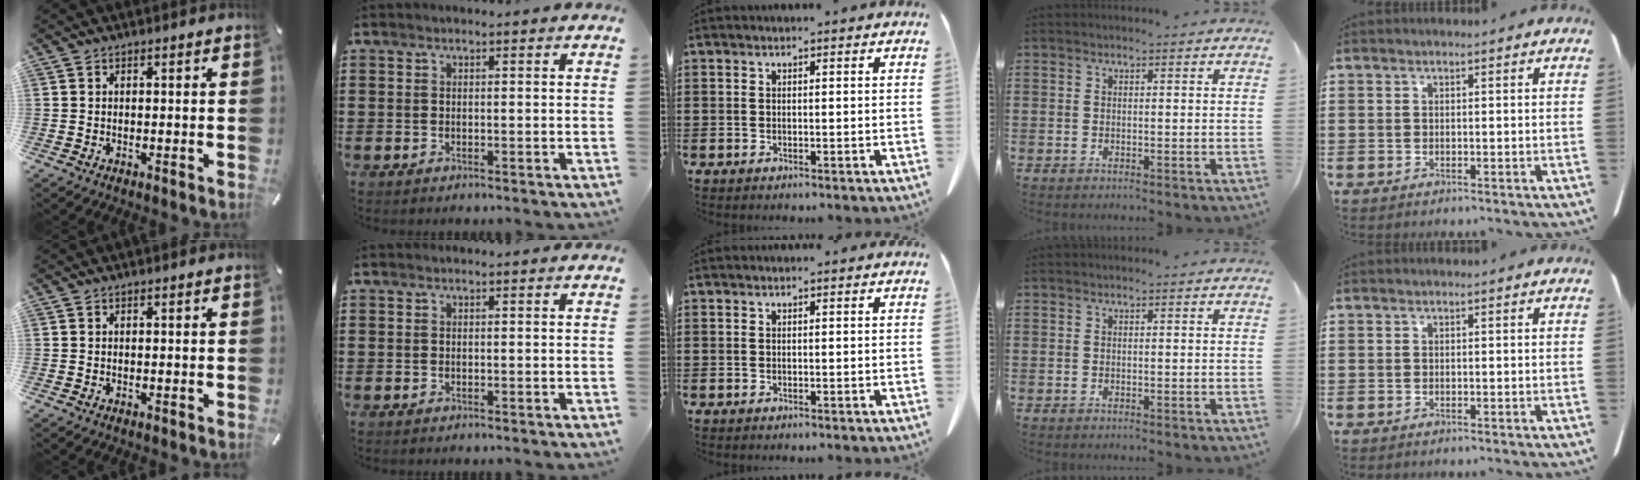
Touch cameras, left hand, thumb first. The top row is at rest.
{}